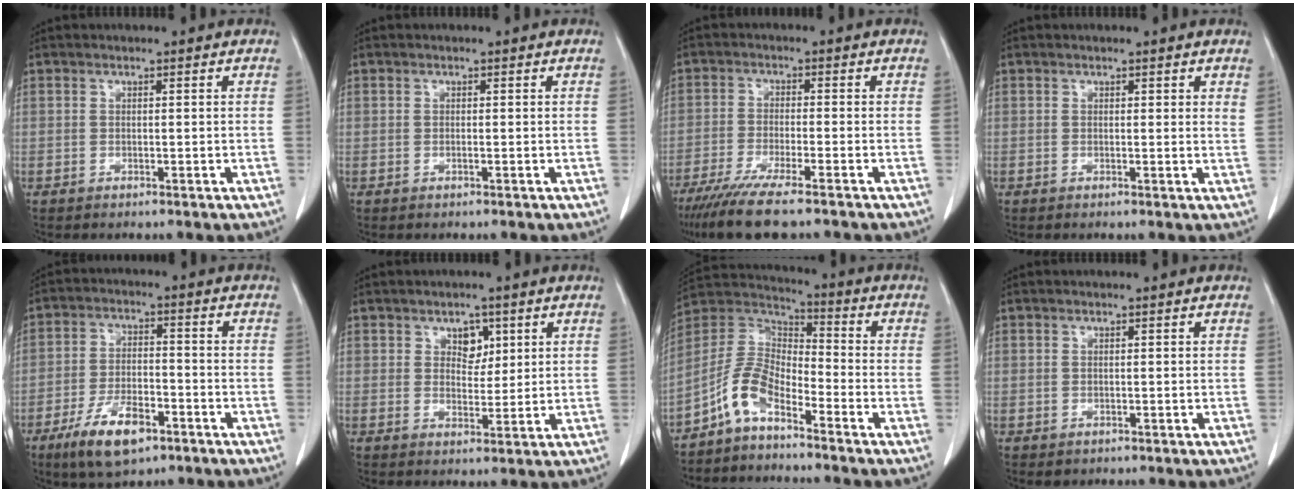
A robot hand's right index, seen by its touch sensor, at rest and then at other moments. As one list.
[{"total": 0.0}, {"total": 9.5, "force": [-7.4, 0.4, 5.9], "torque": [-0.097, -0.024, -0.124]}, {"total": 1.1, "force": [0.9, 0.3, 0.6], "torque": [-0.001, -0.002, 0.003]}, {"total": 9.8, "force": [-5.8, 3.7, 6.9], "torque": [-0.134, -0.006, -0.099]}, {"total": 3.5, "force": [1.7, 2.4, 2.0], "torque": [-0.022, 0.002, 0.029]}, {"total": 7.9, "force": [-5.1, 3.0, 5.3], "torque": [-0.125, 0.021, -0.109]}, {"total": 0.7, "force": [-0.2, 0.7, 0.1], "torque": [-0.002, 0.004, 0.001]}]